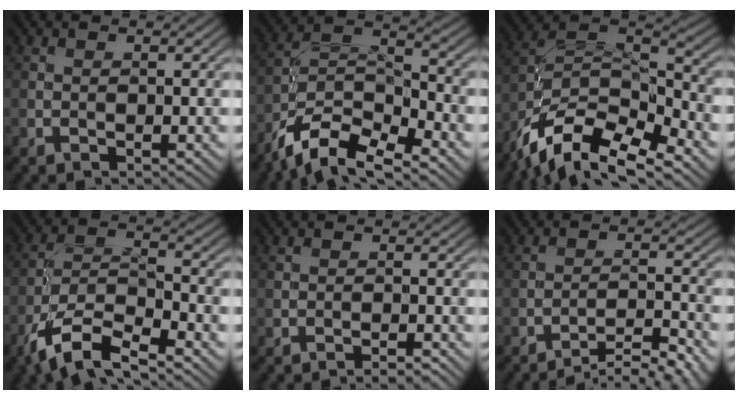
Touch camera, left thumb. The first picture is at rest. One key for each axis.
{"total": 10.5, "fx": -7.9, "fy": 3.5, "fz": 6.1, "tx": -0.113, "ty": -0.007, "tz": -0.162}
{"total": 14.5, "fx": -10.1, "fy": 5.8, "fz": 8.7, "tx": -0.198, "ty": -0.013, "tz": -0.181}
{"total": 9.7, "fx": -6.7, "fy": 3.1, "fz": 6.2, "tx": -0.118, "ty": -0.007, "tz": -0.142}
{"total": 1.3, "fx": -1.2, "fy": -0.1, "fz": 0.5, "tx": -0.008, "ty": 0.004, "tz": -0.023}
{"total": 7.4, "fx": -6.3, "fy": 1.1, "fz": 3.8, "tx": -0.063, "ty": 0.009, "tz": -0.090}